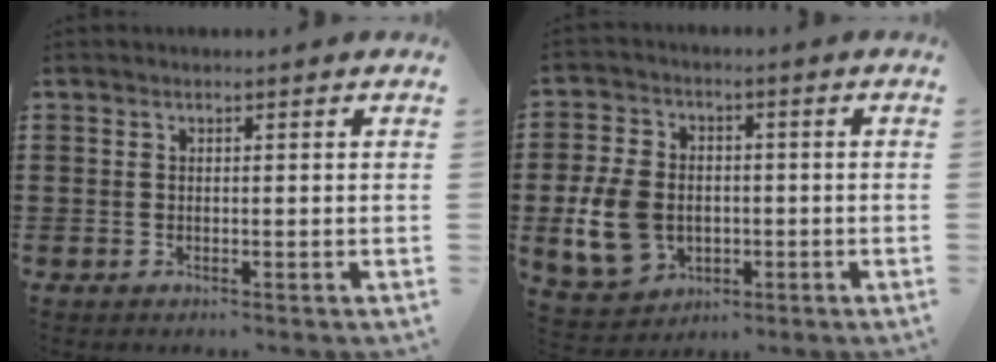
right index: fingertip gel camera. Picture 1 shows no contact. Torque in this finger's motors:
{"motor_torque": [1.76, 0.38, 0.80, 0.02]}